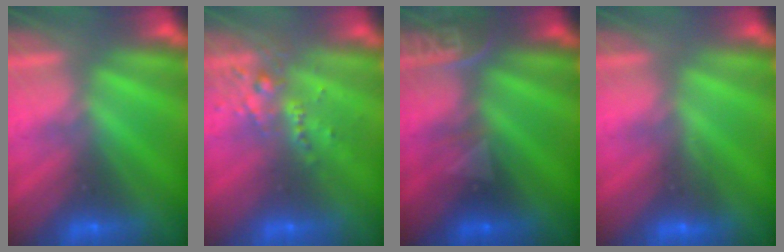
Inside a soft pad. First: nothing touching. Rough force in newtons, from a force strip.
{"total": 2.6}
{"total": 2.4}
{"total": 2.8}